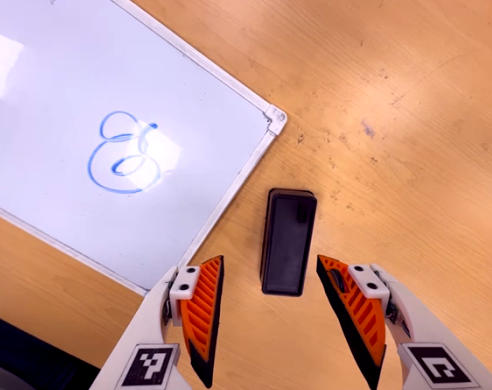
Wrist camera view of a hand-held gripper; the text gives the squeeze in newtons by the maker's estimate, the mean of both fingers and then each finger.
{"total": 0.0}